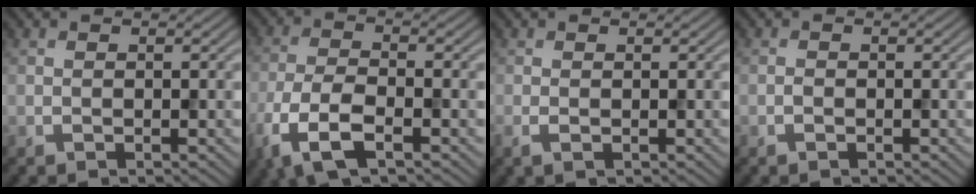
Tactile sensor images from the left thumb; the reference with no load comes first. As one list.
[{"total": 7.4, "force": [-4.0, 2.9, 5.6], "torque": [-0.128, -0.011, -0.089]}, {"total": 1.2, "force": [-0.3, 0.5, 1.1], "torque": [-0.028, -0.004, -0.007]}, {"total": 0.6, "force": [-0.4, 0.3, 0.4], "torque": [-0.007, 0.000, -0.007]}]